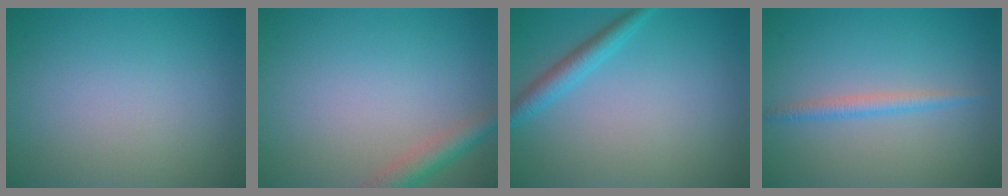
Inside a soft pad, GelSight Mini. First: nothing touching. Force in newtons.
{"total": 2.9, "press": 2.9, "slide": 0.1}
{"total": 2.2, "press": 2.2, "slide": 0.2}
{"total": 1.6, "press": 1.6, "slide": 0.1}